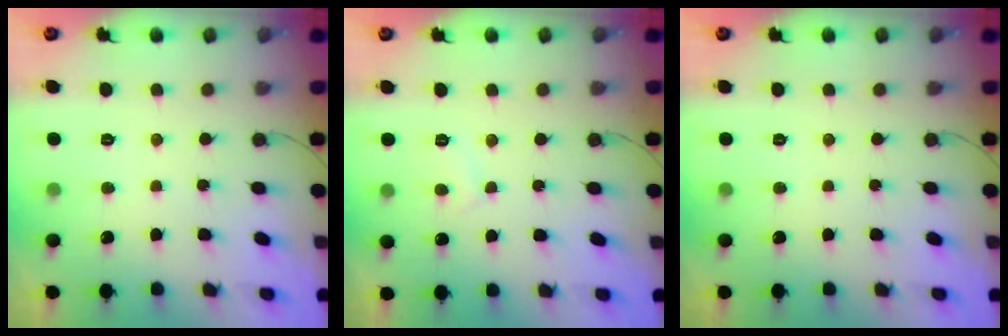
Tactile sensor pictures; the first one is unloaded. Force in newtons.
{"total": 4.8, "press": 4.7, "slide": 0.4}
{"total": 0.0}